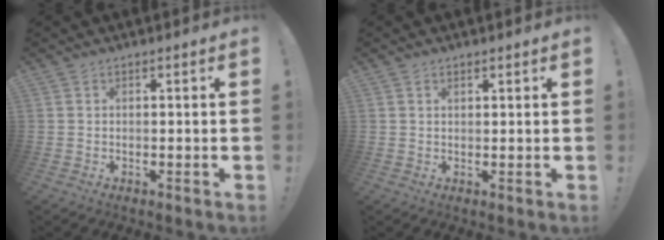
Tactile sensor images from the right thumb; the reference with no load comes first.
{"total": 1.0, "force": [0.8, 0.4, 0.4], "torque": [0.000, -0.004, 0.014]}